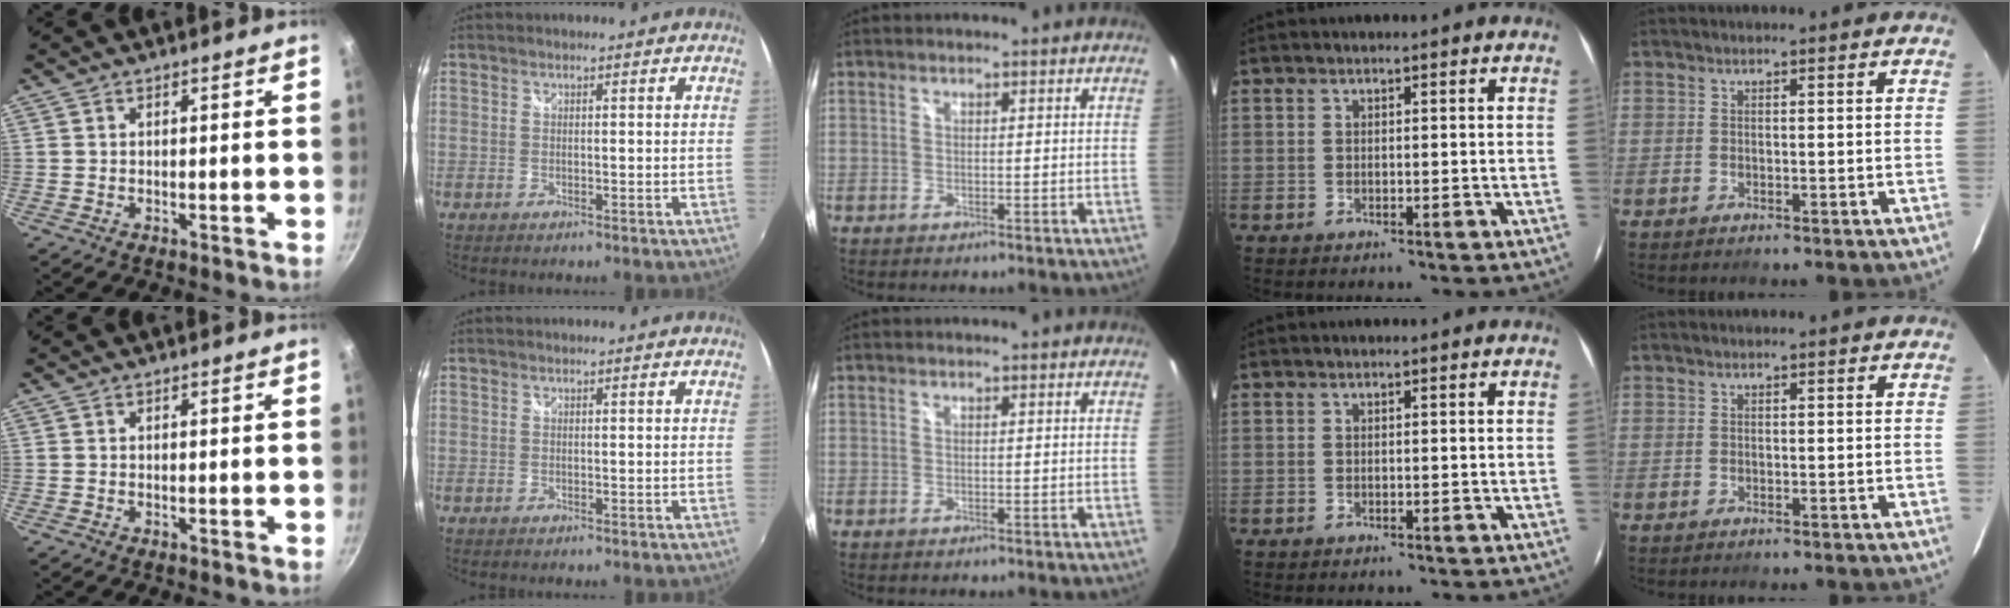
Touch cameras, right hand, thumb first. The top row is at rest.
{}